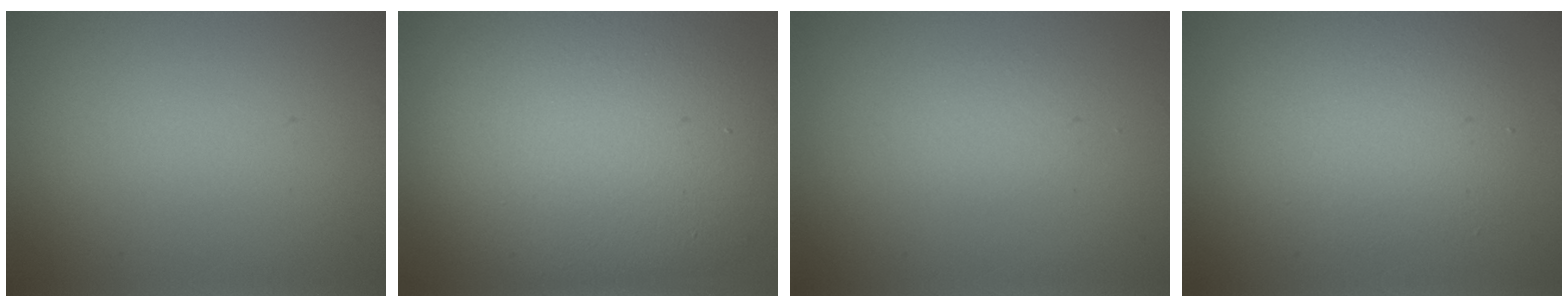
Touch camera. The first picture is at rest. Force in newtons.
{"total": 14.3, "press": 14.2, "slide": 0.7}
{"total": 0.9, "press": 0.9, "slide": 0.2}
{"total": 4.8, "press": 4.8, "slide": 0.3}